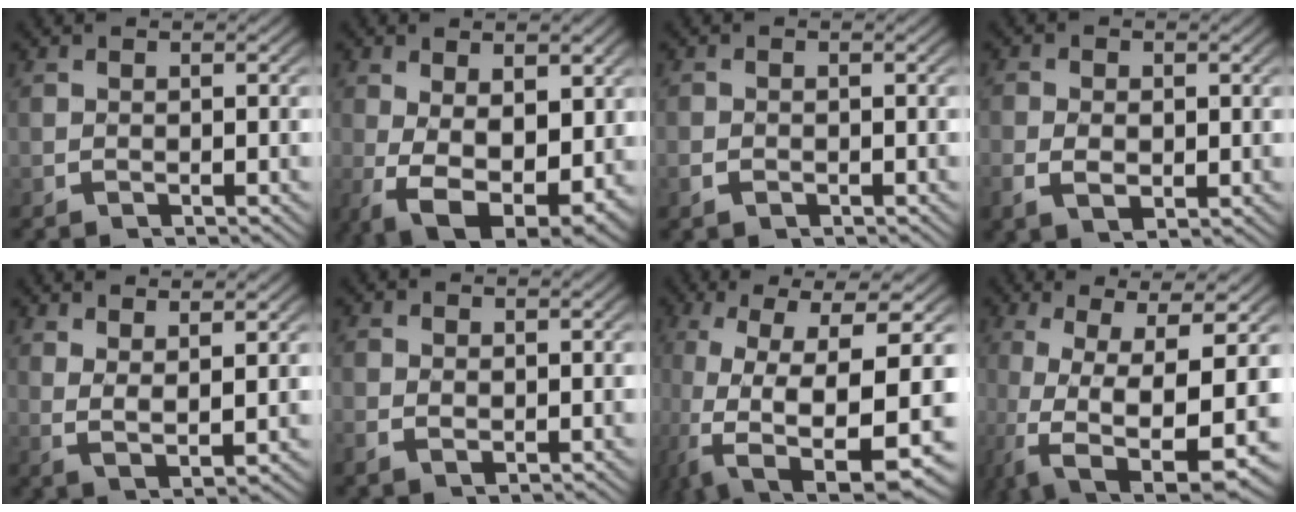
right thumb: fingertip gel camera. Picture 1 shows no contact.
{"total": 10.6, "force": [-3.7, 6.7, 7.3], "torque": [-0.162, -0.066, -0.029]}
{"total": 1.0, "force": [-0.5, 0.7, 0.5], "torque": [-0.014, -0.003, -0.009]}
{"total": 2.8, "force": [-0.2, 2.0, 1.8], "torque": [-0.042, -0.016, 0.007]}
{"total": 4.0, "force": [2.0, 1.9, 3.0], "torque": [-0.065, -0.012, 0.045]}
{"total": 1.5, "force": [0.1, 1.2, 0.9], "torque": [-0.026, -0.012, 0.011]}
{"total": 15.9, "force": [-3.5, 8.4, 13.0], "torque": [-0.247, -0.059, -0.017]}
{"total": 12.0, "force": [-2.2, 5.7, 10.4], "torque": [-0.201, -0.049, -0.001]}